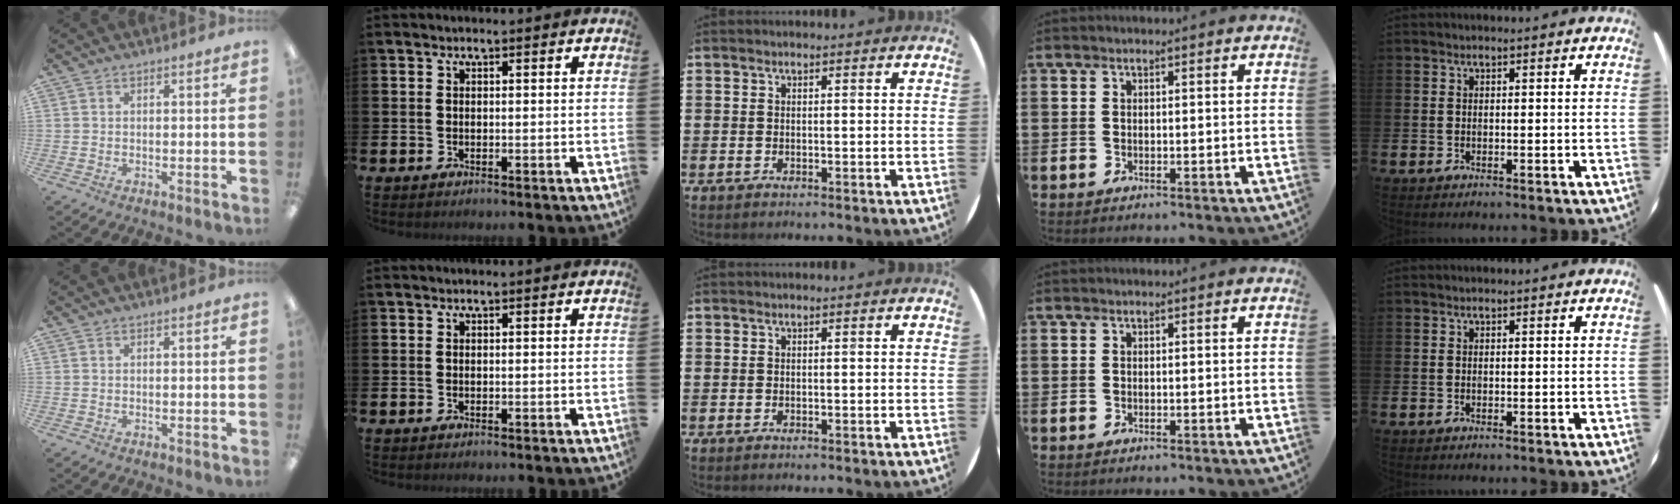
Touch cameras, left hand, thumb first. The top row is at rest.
{}